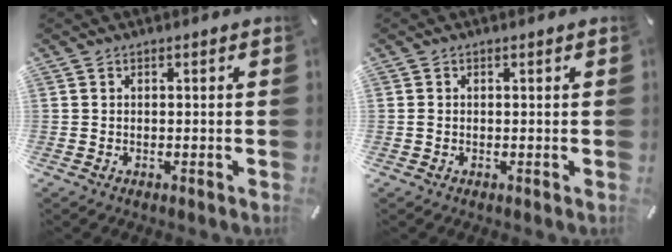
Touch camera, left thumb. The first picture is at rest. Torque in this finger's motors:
{"motor_torque": [0.43, 0.50, 0.23, -0.20, 0.03]}